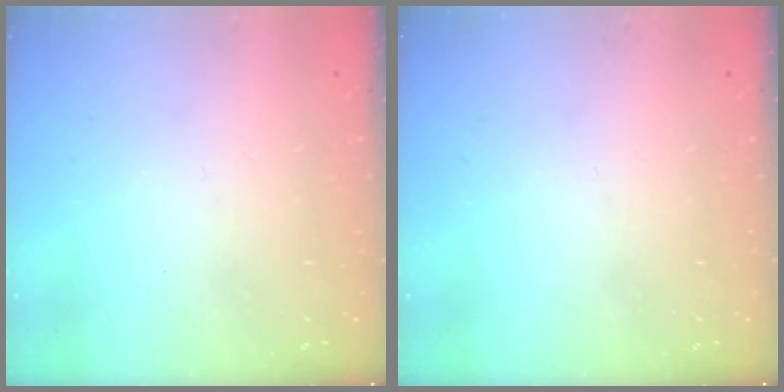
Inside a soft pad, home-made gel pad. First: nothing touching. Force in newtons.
{"total": 0.0}